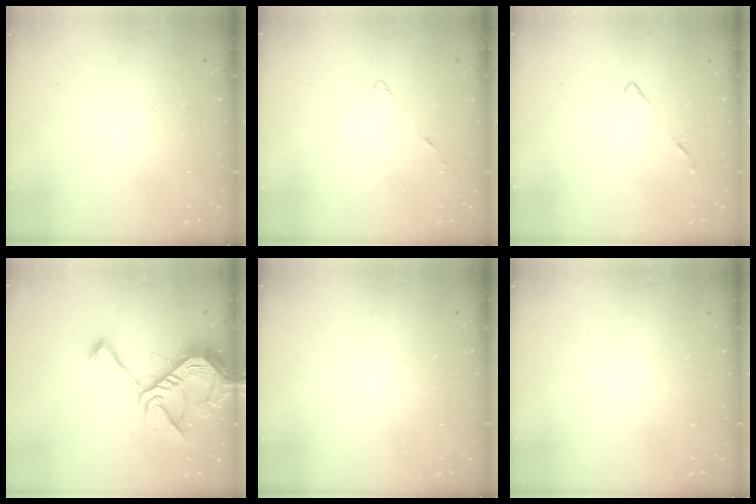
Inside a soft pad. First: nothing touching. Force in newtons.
{"total": 4.0, "press": 4.0, "slide": 0.6}
{"total": 6.6, "press": 6.6, "slide": 0.8}
{"total": 14.7, "press": 14.6, "slide": 1.4}
{"total": 0.0}
{"total": 0.0}